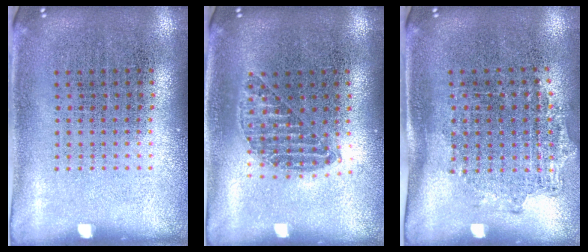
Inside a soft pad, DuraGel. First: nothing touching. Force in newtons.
{"total": 1.1, "press": 1.0, "slide": 0.5}
{"total": 1.4, "press": 1.1, "slide": 0.9}